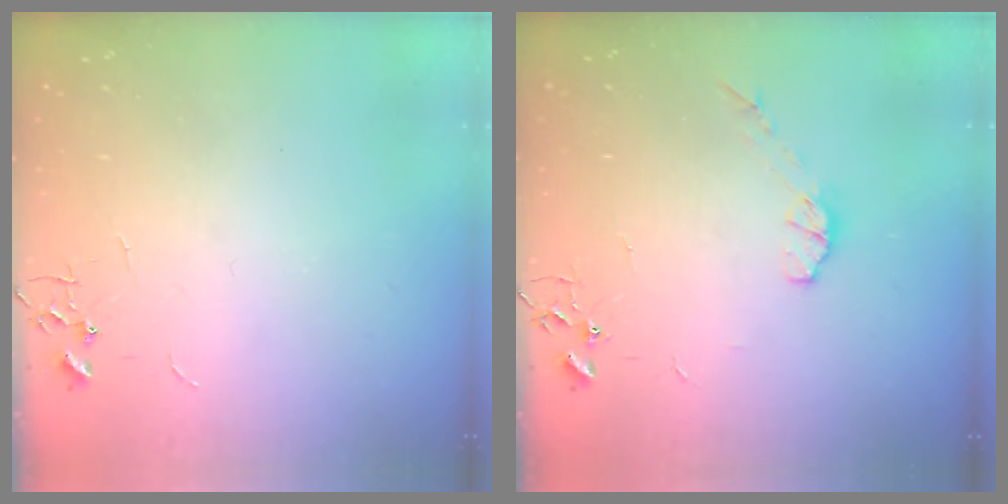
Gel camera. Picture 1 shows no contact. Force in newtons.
{"total": 5.9, "press": 5.9, "slide": 0.9}